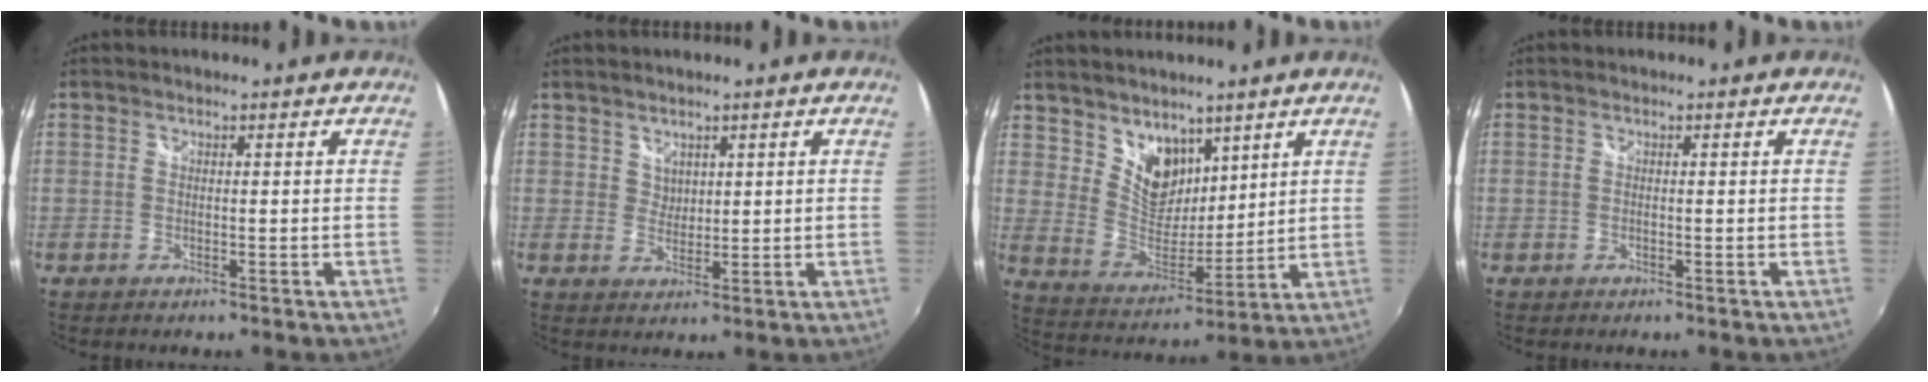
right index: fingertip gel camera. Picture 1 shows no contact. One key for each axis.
{"total": 2.3, "fx": 1.5, "fy": 1.7, "fz": 0.3, "tx": 0.003, "ty": 0.003, "tz": 0.028}
{"total": 9.9, "fx": 6.5, "fy": 6.3, "fz": 4.0, "tx": -0.064, "ty": -0.003, "tz": 0.133}
{"total": 0.0}